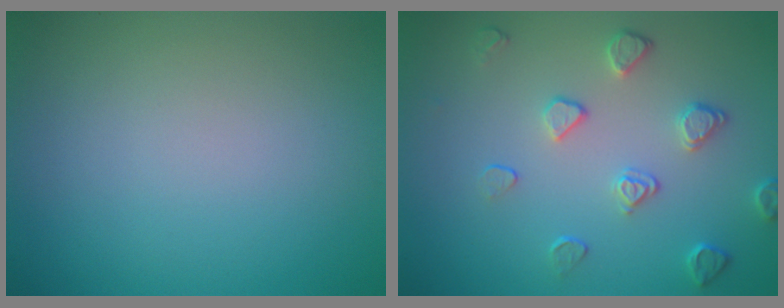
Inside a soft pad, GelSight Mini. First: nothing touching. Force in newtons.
{"total": 2.4, "press": 1.9, "slide": 1.4}